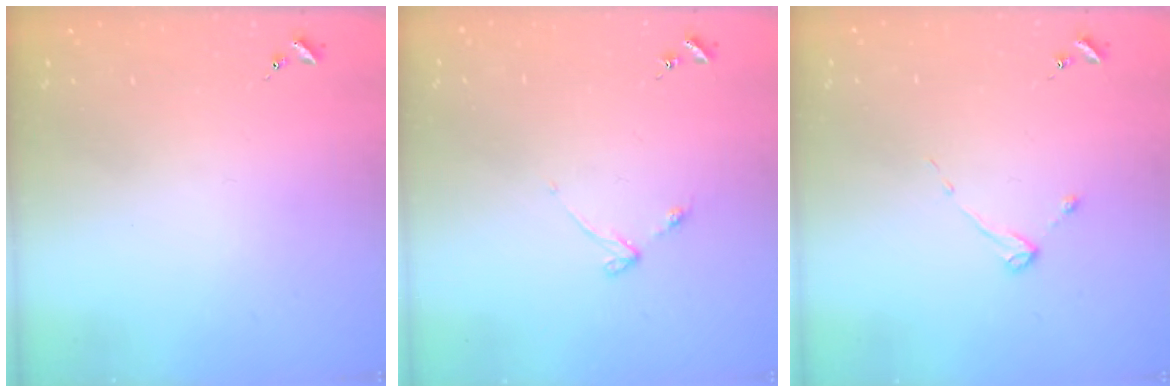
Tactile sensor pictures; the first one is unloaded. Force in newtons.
{"total": 2.9, "press": 2.8, "slide": 0.4}
{"total": 2.6, "press": 2.6, "slide": 0.4}